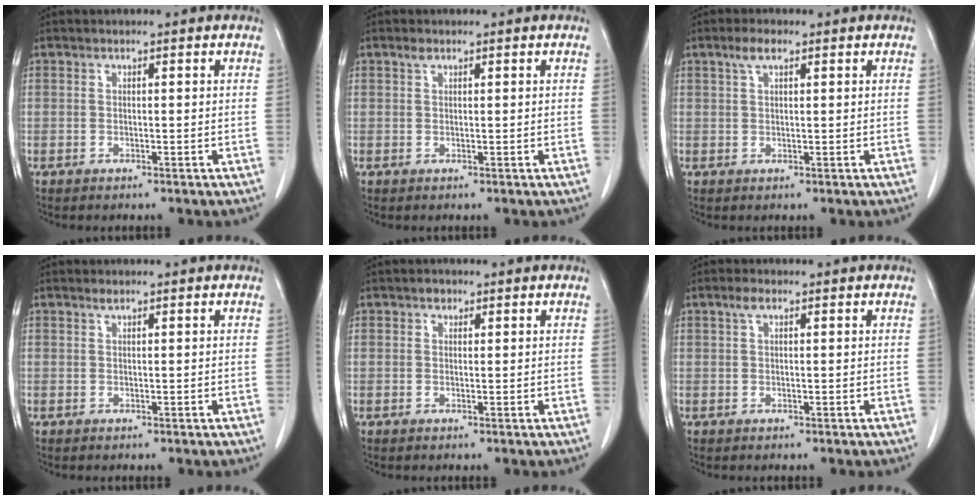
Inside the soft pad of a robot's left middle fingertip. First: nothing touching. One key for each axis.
{"total": 0.8, "fx": 0.6, "fy": 0.3, "fz": 0.4, "tx": -0.010, "ty": 0.003, "tz": 0.012}
{"total": 2.5, "fx": 1.5, "fy": 0.7, "fz": 1.9, "tx": -0.043, "ty": 0.008, "tz": 0.031}
{"total": 0.5, "fx": 0.4, "fy": 0.0, "fz": 0.3, "tx": -0.010, "ty": -0.002, "tz": 0.011}
{"total": 1.0, "fx": 0.6, "fy": 0.7, "fz": 0.3, "tx": -0.004, "ty": 0.000, "tz": 0.008}
{"total": 1.6, "fx": 0.9, "fy": 0.5, "fz": 1.2, "tx": -0.027, "ty": 0.009, "tz": 0.018}